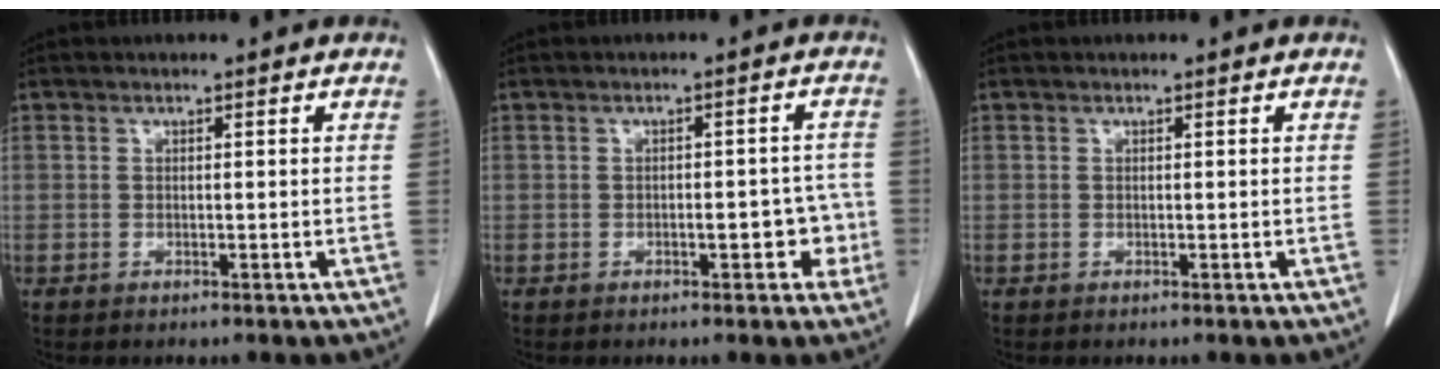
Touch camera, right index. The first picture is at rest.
{"total": 4.5, "force": [-1.4, 2.2, 3.6], "torque": [-0.036, 0.019, -0.014]}
{"total": 0.0}